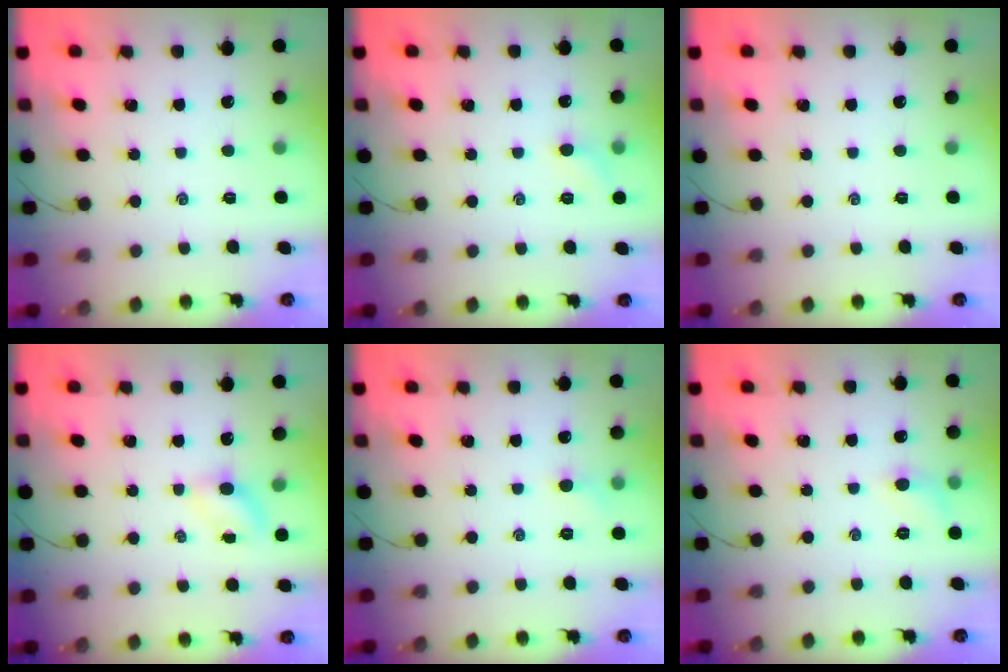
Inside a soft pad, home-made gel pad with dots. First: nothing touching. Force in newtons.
{"total": 4.6, "press": 4.4, "slide": 1.4}
{"total": 0.0}
{"total": 3.5, "press": 3.4, "slide": 1.0}
{"total": 3.0, "press": 2.9, "slide": 1.0}
{"total": 5.1, "press": 4.8, "slide": 1.6}